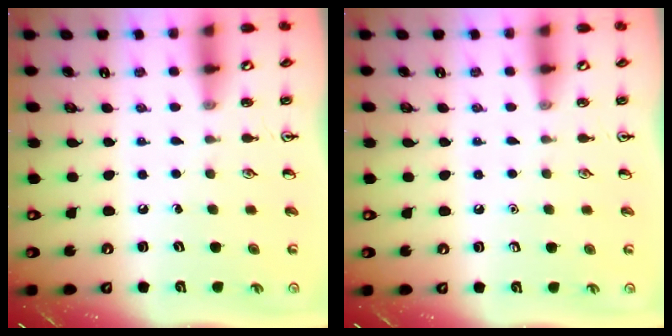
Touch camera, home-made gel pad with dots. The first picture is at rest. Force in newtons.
{"total": 0.0}